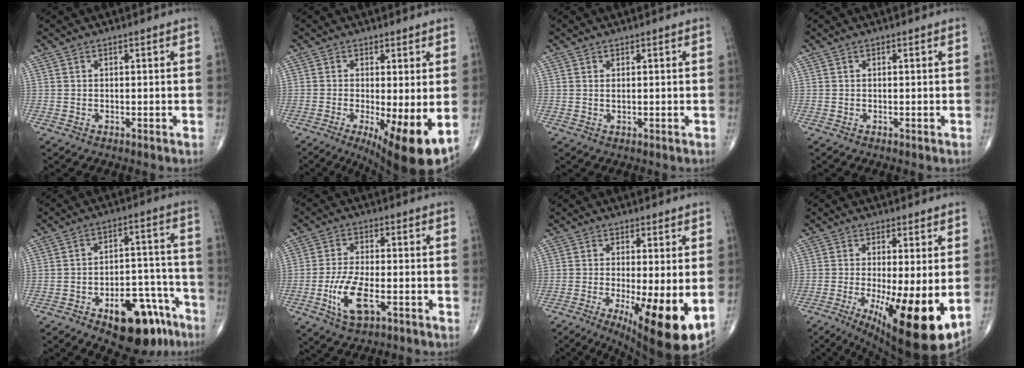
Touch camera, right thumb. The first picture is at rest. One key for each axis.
{"total": 11.4, "fx": -2.7, "fy": 2.9, "fz": 10.7, "tx": -0.163, "ty": -0.023, "tz": -0.034}
{"total": 0.6, "fx": 0.2, "fy": 0.2, "fz": 0.5, "tx": -0.009, "ty": -0.002, "tz": 0.004}
{"total": 0.0}
{"total": 16.7, "fx": -9.6, "fy": 8.0, "fz": 11.1, "tx": -0.117, "ty": 0.077, "tz": -0.128}
{"total": 8.6, "fx": -3.0, "fy": 3.5, "fz": 7.2, "tx": -0.149, "ty": 0.006, "tz": -0.053}
{"total": 13.8, "fx": -3.6, "fy": 3.3, "fz": 12.9, "tx": -0.177, "ty": -0.024, "tz": -0.042}
{"total": 16.9, "fx": -4.2, "fy": 4.5, "fz": 15.7, "tx": -0.220, "ty": -0.030, "tz": -0.047}